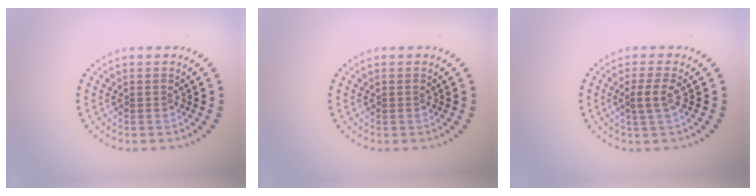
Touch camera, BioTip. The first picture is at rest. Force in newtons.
{"total": 0.0}
{"total": 1.9, "press": 1.6, "slide": 1.0}